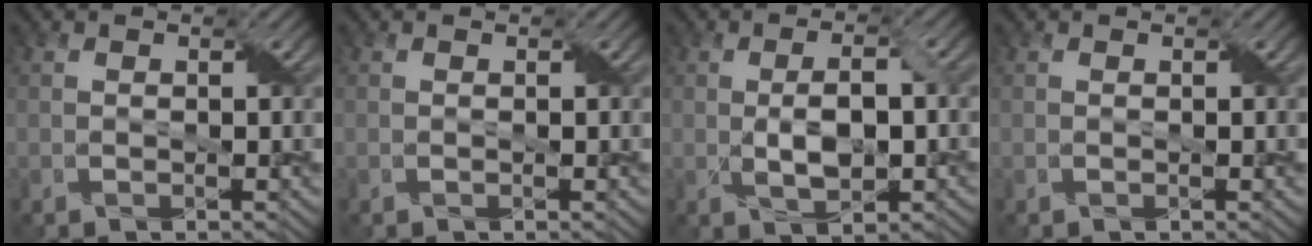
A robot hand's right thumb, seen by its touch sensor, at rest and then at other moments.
{"total": 0.0}
{"total": 5.0, "force": [-0.4, 2.3, 4.4], "torque": [-0.083, -0.001, -0.005]}
{"total": 0.0}